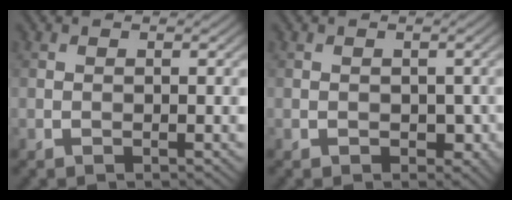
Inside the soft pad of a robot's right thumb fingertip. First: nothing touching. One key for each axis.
{"total": 1.8, "fx": -0.3, "fy": 1.4, "fz": 1.0, "tx": -0.022, "ty": -0.011, "tz": -0.002}